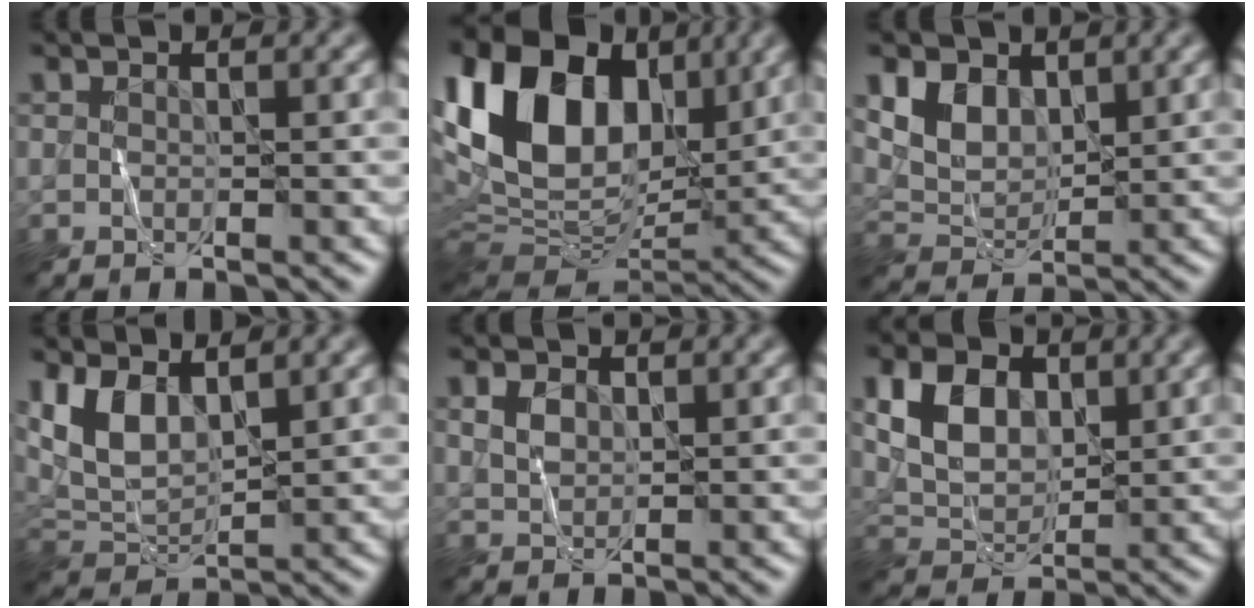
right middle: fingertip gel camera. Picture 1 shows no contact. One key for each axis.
{"total": 17.3, "fx": 5.4, "fy": 11.3, "fz": 12.0, "tx": -0.242, "ty": 0.038, "tz": 0.092}
{"total": 3.9, "fx": 1.9, "fy": 2.7, "fz": 2.1, "tx": -0.051, "ty": -0.009, "tz": 0.037}
{"total": 5.1, "fx": 2.4, "fy": 2.7, "fz": 3.6, "tx": -0.084, "ty": -0.007, "tz": 0.048}
{"total": 1.7, "fx": 0.6, "fy": 1.2, "fz": 1.0, "tx": -0.024, "ty": 0.002, "tz": 0.015}
{"total": 5.4, "fx": 1.7, "fy": 3.8, "fz": 3.6, "tx": -0.075, "ty": 0.001, "tz": 0.032}